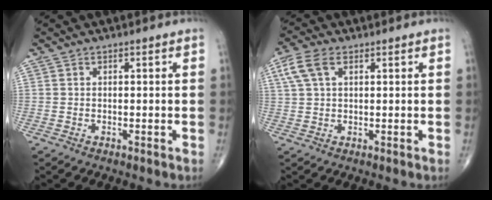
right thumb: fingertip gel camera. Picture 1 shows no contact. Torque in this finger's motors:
{"motor_torque": [0.04, 0.06, 0.56, 0.42, 0.05]}